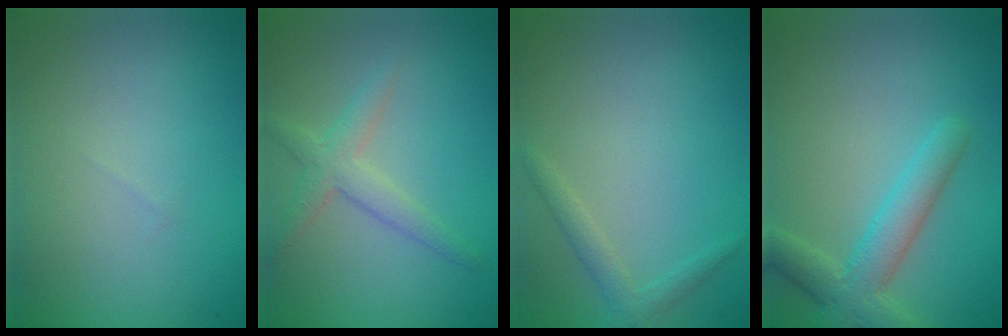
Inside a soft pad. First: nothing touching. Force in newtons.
{"total": 2.5, "press": 2.5, "slide": 0.2}
{"total": 1.5, "press": 1.5, "slide": 0.1}
{"total": 4.0, "press": 4.0, "slide": 0.1}